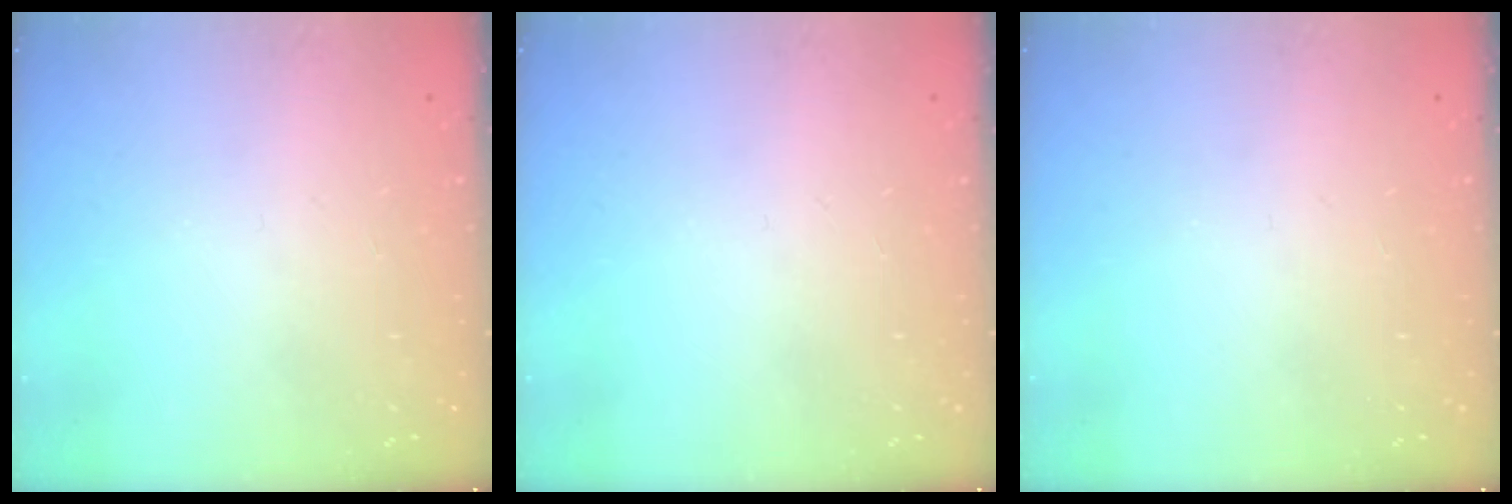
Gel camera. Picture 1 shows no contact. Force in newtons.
{"total": 0.0}
{"total": 0.0}